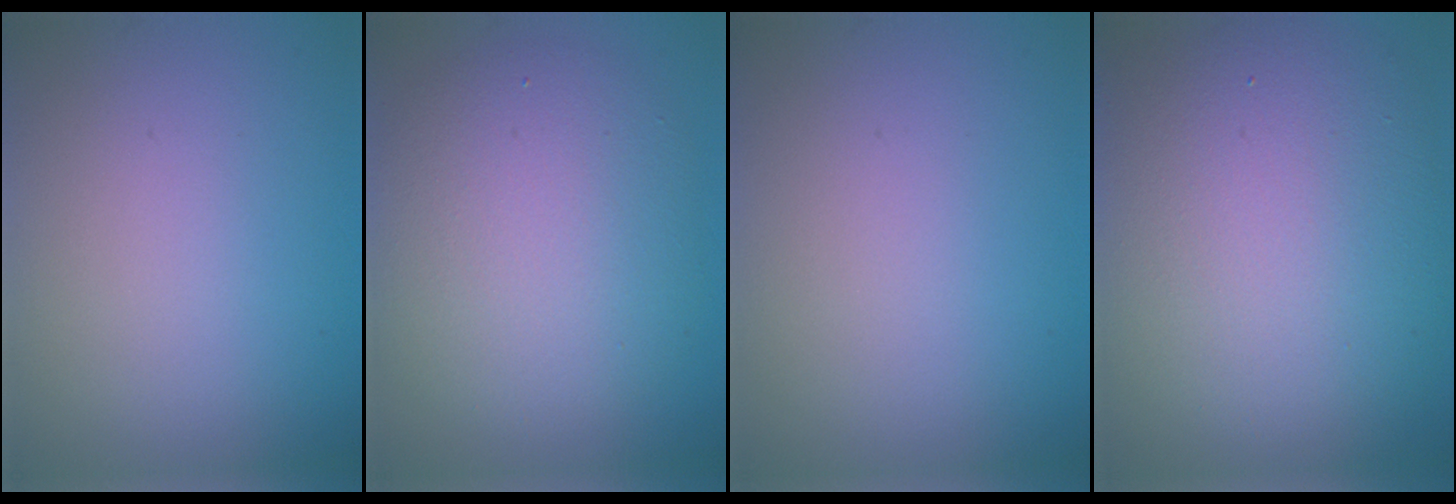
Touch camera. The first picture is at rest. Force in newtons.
{"total": 7.2, "press": 7.2, "slide": 0.5}
{"total": 0.0}
{"total": 13.1, "press": 13.1, "slide": 0.2}